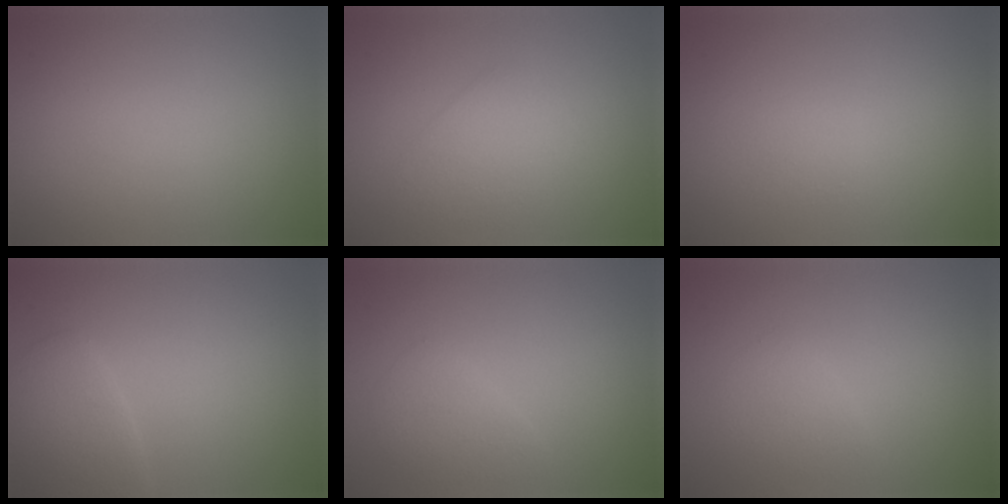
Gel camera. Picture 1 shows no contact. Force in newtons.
{"total": 2.2, "press": 2.2, "slide": 0.1}
{"total": 0.8, "press": 0.8, "slide": 0.1}
{"total": 2.6, "press": 2.6, "slide": 0.2}
{"total": 1.7, "press": 1.7, "slide": 0.1}
{"total": 1.5, "press": 1.4, "slide": 0.1}